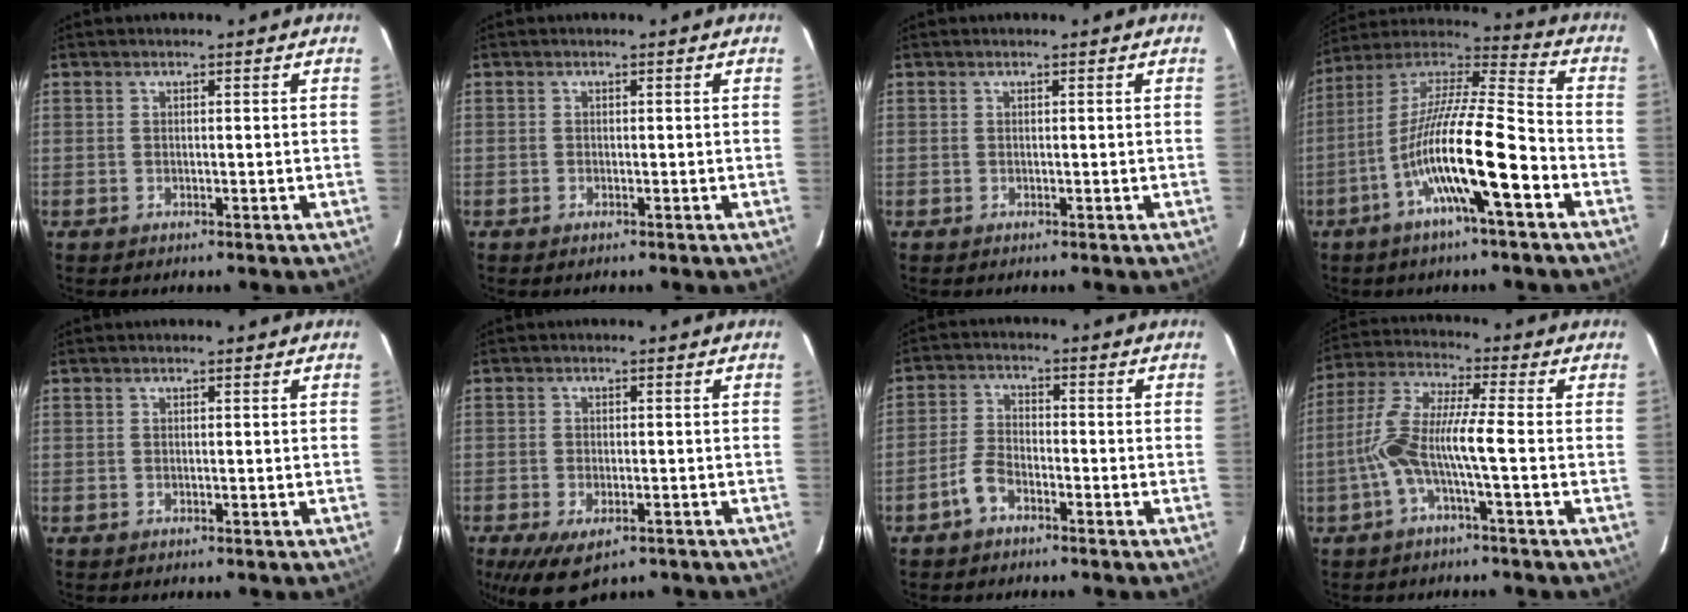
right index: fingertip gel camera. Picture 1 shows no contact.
{"total": 0.6, "force": [-0.4, 0.2, 0.3], "torque": [-0.007, 0.000, -0.005]}
{"total": 0.0}
{"total": 16.7, "force": [-6.4, 1.2, 15.4], "torque": [-0.292, 0.003, -0.119]}
{"total": 0.0}
{"total": 7.9, "force": [-5.3, 3.4, 4.8], "torque": [-0.084, -0.011, -0.083]}
{"total": 4.2, "force": [-2.6, 2.0, 2.5], "torque": [-0.060, 0.008, -0.053]}
{"total": 9.0, "force": [-2.4, 0.1, 8.7], "torque": [-0.188, 0.022, -0.055]}